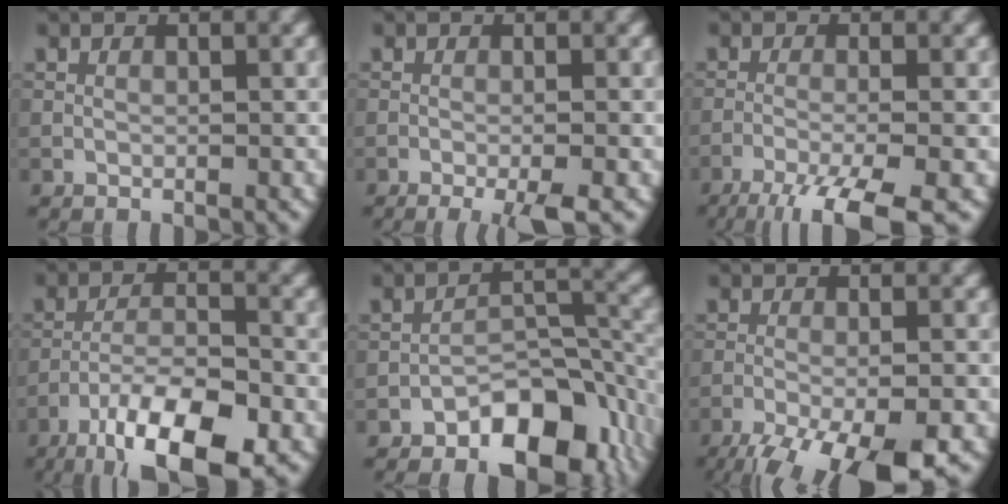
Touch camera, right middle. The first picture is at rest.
{"total": 3.3, "force": [-1.8, 0.5, 2.7], "torque": [-0.040, 0.000, -0.034]}
{"total": 7.2, "force": [-4.5, 1.4, 5.3], "torque": [-0.081, -0.008, -0.087]}
{"total": 11.0, "force": [-7.1, 3.3, 7.7], "torque": [-0.137, -0.008, -0.127]}
{"total": 8.0, "force": [-4.6, 4.1, 5.1], "torque": [-0.058, 0.000, -0.073]}
{"total": 10.4, "force": [-7.2, 2.7, 6.9], "torque": [-0.125, -0.042, -0.109]}